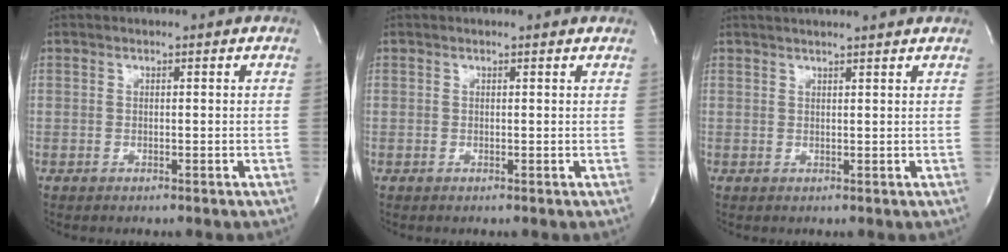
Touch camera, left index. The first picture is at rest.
{"total": 1.4, "force": [1.3, 0.2, 0.2], "torque": [-0.014, 0.001, 0.008]}
{"total": 7.8, "force": [7.1, -0.1, 3.3], "torque": [-0.051, 0.027, 0.084]}